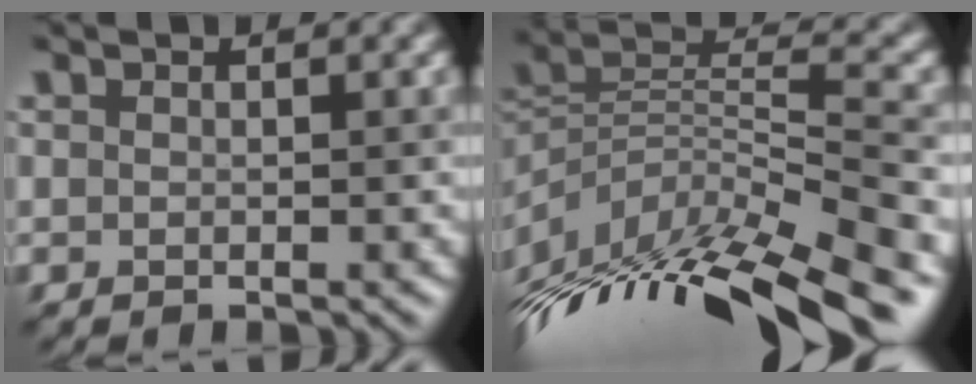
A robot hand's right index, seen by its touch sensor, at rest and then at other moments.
{"total": 14.0, "force": [-7.4, 4.0, 11.2], "torque": [-0.222, 0.017, -0.119]}